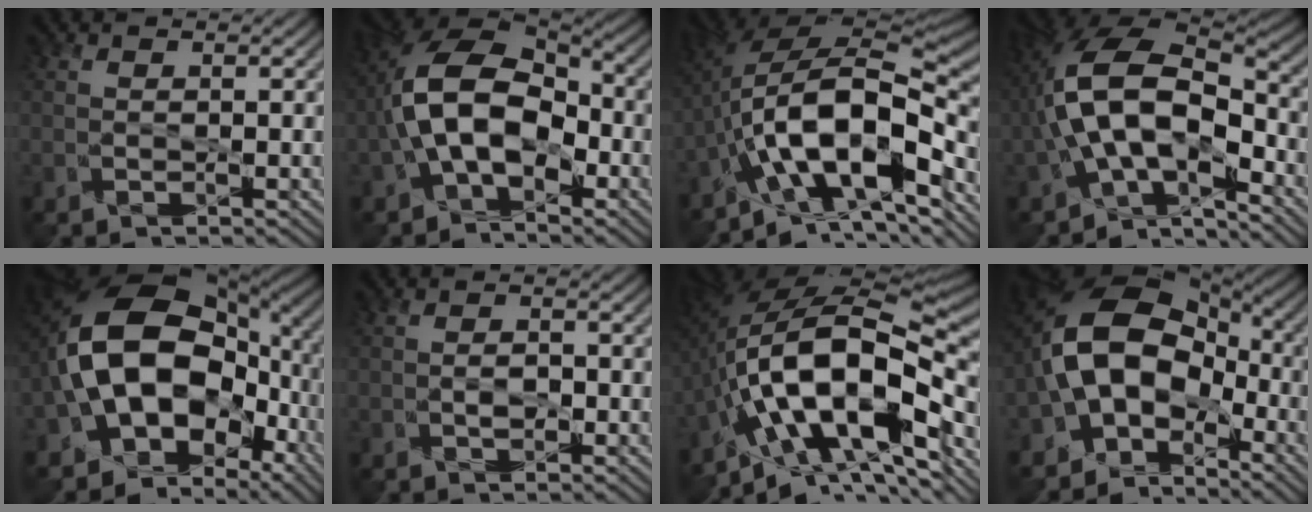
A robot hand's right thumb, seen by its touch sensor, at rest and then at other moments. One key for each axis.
{"total": 11.5, "fx": -1.9, "fy": 6.9, "fz": 9.0, "tx": -0.178, "ty": 0.010, "tz": -0.049}
{"total": 14.6, "fx": -5.4, "fy": 6.5, "fz": 11.9, "tx": -0.213, "ty": 0.016, "tz": -0.103}
{"total": 12.9, "fx": -3.2, "fy": 6.4, "fz": 10.7, "tx": -0.197, "ty": 0.008, "tz": -0.065}
{"total": 17.6, "fx": -1.1, "fy": 12.7, "fz": 12.0, "tx": -0.216, "ty": 0.005, "tz": -0.022}
{"total": 0.9, "fx": -0.4, "fy": 0.5, "fz": 0.6, "tx": 0.000, "ty": 0.006, "tz": -0.009}
{"total": 16.9, "fx": -4.6, "fy": 7.6, "fz": 14.3, "tx": -0.272, "ty": 0.010, "tz": -0.084}
{"total": 12.9, "fx": -2.5, "fy": 9.3, "fz": 8.6, "tx": -0.157, "ty": 0.013, "tz": -0.065}